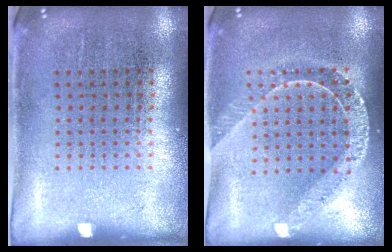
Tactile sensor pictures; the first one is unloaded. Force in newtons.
{"total": 1.8, "press": 1.5, "slide": 0.9}